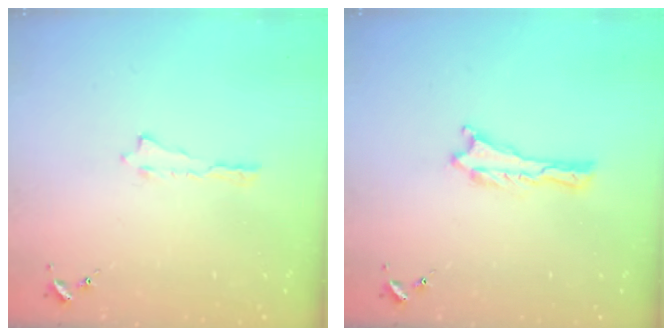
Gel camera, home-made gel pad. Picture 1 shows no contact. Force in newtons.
{"total": 0.0}